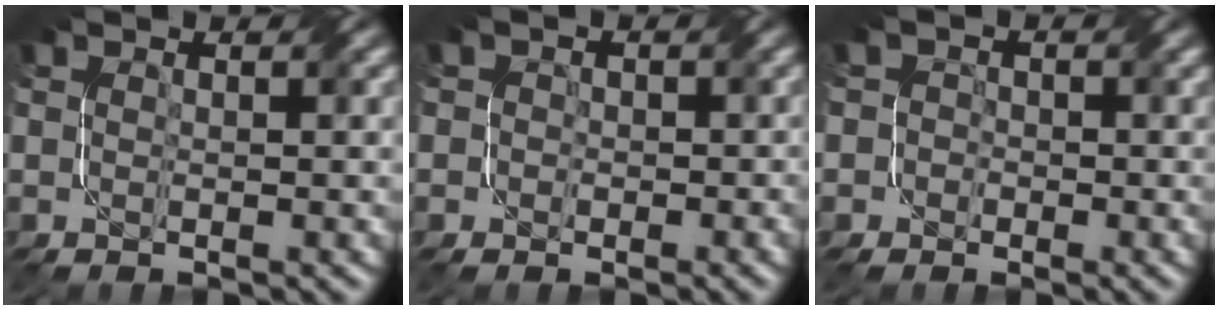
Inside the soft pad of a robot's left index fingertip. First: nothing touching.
{"total": 2.4, "force": [0.2, 2.3, 0.6], "torque": [0.005, 0.007, -0.018]}
{"total": 3.0, "force": [-0.1, 2.9, 0.6], "torque": [0.009, 0.016, -0.034]}